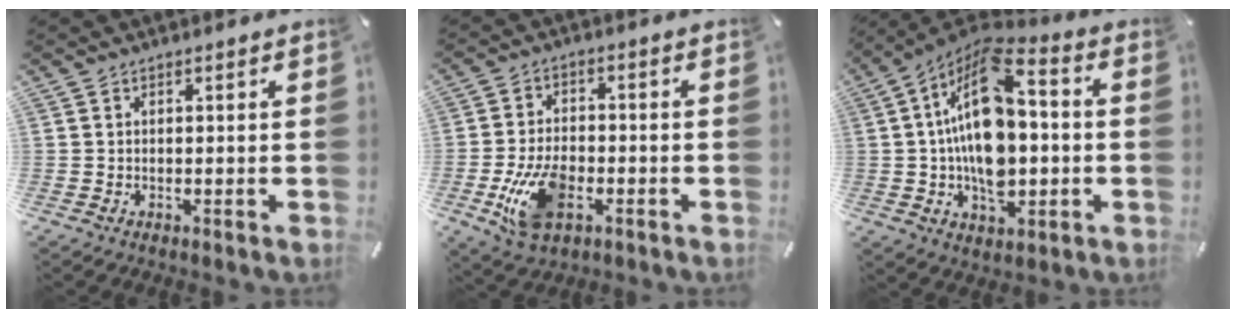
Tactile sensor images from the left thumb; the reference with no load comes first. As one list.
[{"total": 11.0, "force": [-3.5, 6.9, 7.9], "torque": [-0.166, 0.004, -0.063]}, {"total": 19.1, "force": [0.5, 11.7, 15.0], "torque": [-0.291, -0.002, 0.006]}]